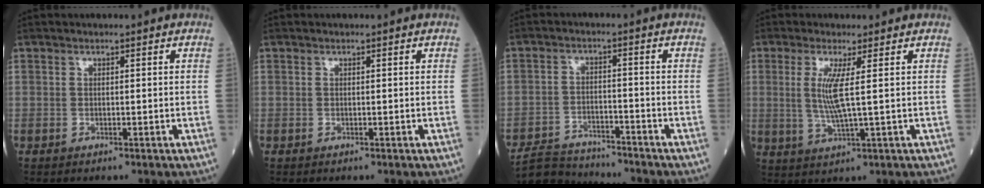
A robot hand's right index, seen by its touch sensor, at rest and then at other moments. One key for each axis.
{"total": 0.0}
{"total": 6.8, "fx": -6.7, "fy": 1.1, "fz": 0.2, "tx": -0.012, "ty": 0.001, "tz": -0.118}
{"total": 5.3, "fx": 1.0, "fy": -0.3, "fz": 5.2, "tx": -0.115, "ty": -0.008, "tz": 0.025}